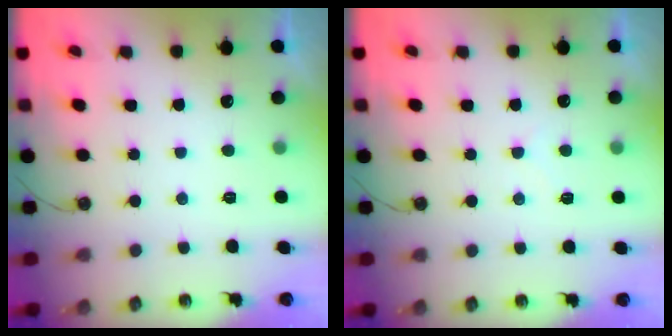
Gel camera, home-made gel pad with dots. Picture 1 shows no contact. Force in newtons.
{"total": 5.3, "press": 5.3, "slide": 0.7}